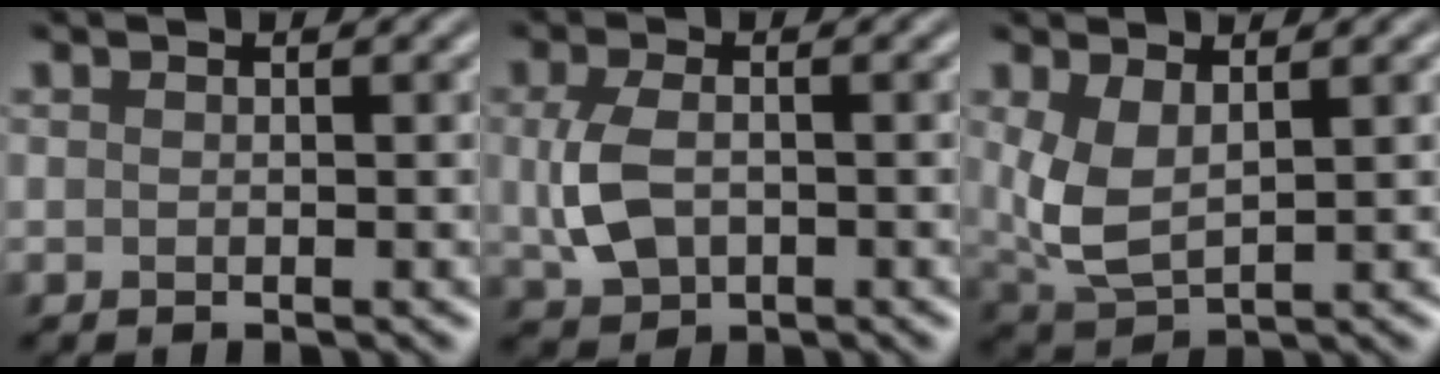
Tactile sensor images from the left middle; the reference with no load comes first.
{"total": 4.0, "force": [-0.1, 2.7, 3.0], "torque": [-0.071, -0.003, -0.001]}
{"total": 3.8, "force": [1.3, 1.9, 3.0], "torque": [-0.078, -0.006, 0.031]}